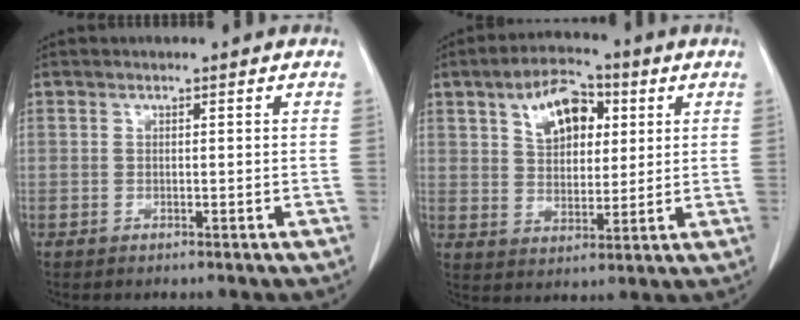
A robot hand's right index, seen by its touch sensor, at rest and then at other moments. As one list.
[{"total": 9.5, "force": [3.9, 5.3, 6.9], "torque": [-0.118, 0.020, 0.067]}]